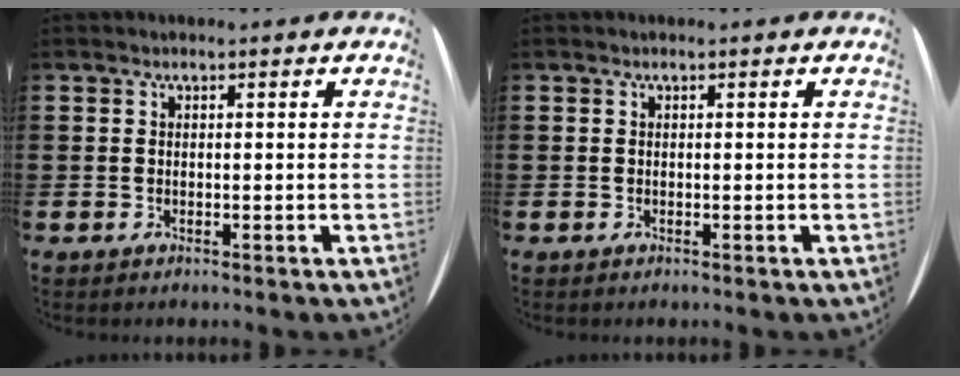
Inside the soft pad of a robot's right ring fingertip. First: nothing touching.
{"total": 0.0}